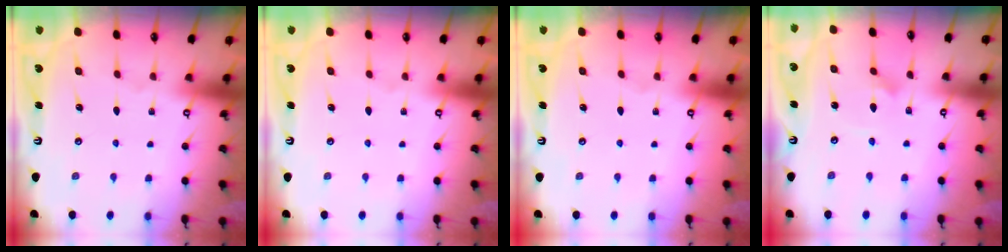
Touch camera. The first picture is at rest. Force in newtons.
{"total": 0.0}
{"total": 0.0}
{"total": 3.1, "press": 3.1, "slide": 0.0}